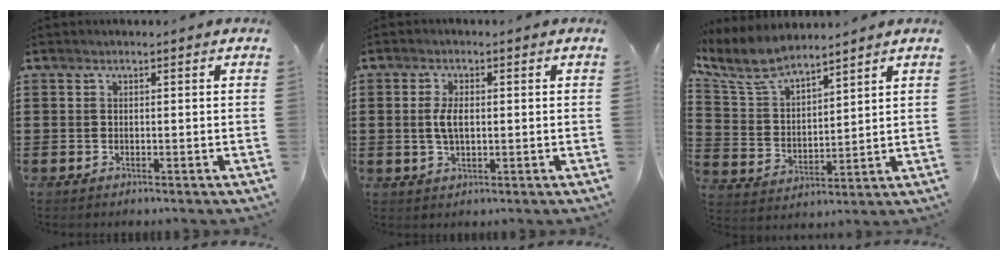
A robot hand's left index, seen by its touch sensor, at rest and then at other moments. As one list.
[{"total": 3.7, "force": [0.2, 1.6, 3.3], "torque": [-0.075, 0.003, 0.001]}, {"total": 7.7, "force": [6.7, 2.1, 3.0], "torque": [-0.089, -0.022, 0.121]}]